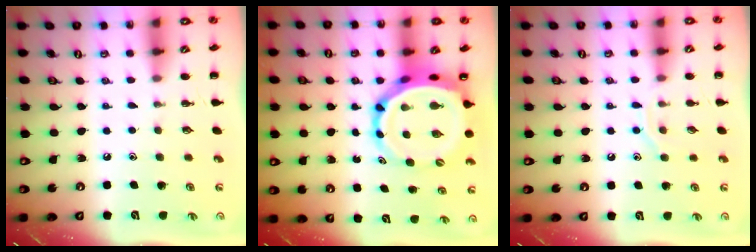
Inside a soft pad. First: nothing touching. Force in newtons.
{"total": 9.2, "press": 8.7, "slide": 2.8}
{"total": 6.6, "press": 6.6, "slide": 1.1}